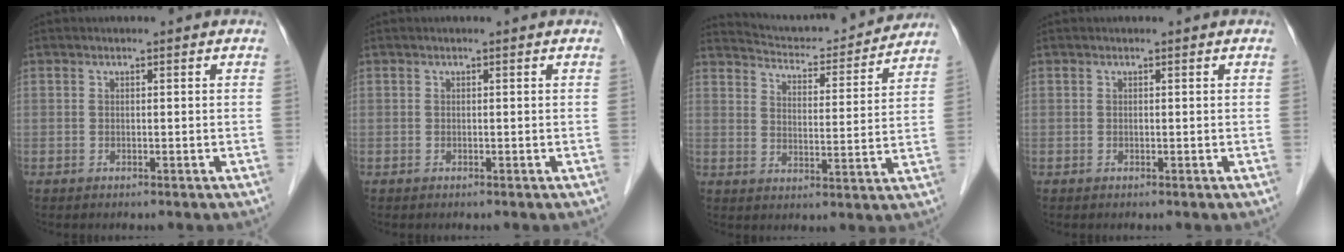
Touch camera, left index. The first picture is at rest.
{"total": 0.7, "force": [0.7, 0.1, 0.1], "torque": [-0.005, 0.010, 0.008]}
{"total": 15.3, "force": [14.9, 1.8, 3.4], "torque": [-0.049, -0.008, 0.202]}
{"total": 0.0}